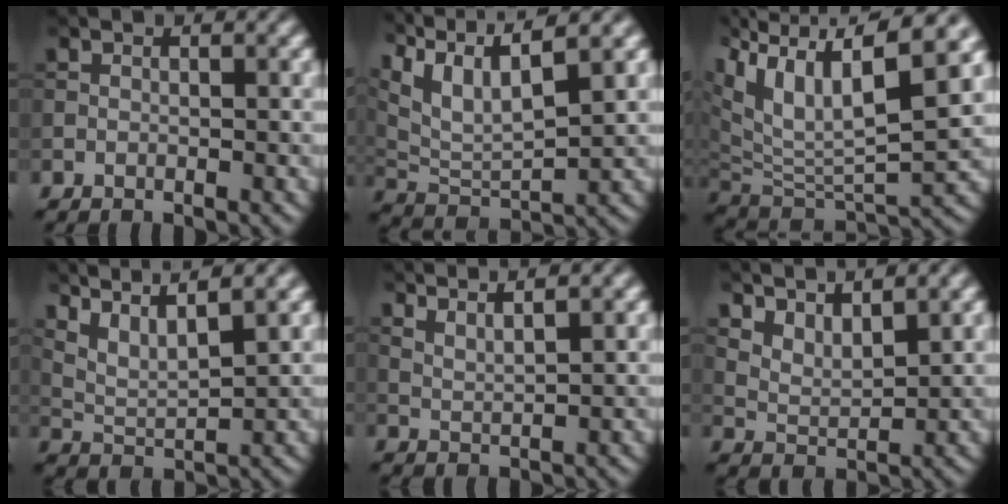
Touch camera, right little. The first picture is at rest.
{"total": 8.3, "force": [5.4, 2.4, 5.9], "torque": [-0.129, 0.013, 0.100]}
{"total": 12.1, "force": [5.8, 4.7, 9.5], "torque": [-0.198, 0.017, 0.108]}
{"total": 6.7, "force": [5.1, 1.5, 4.0], "torque": [-0.084, 0.019, 0.079]}
{"total": 4.3, "force": [3.6, 0.9, 2.4], "torque": [-0.027, 0.014, 0.044]}
{"total": 4.6, "force": [3.9, 1.2, 2.2], "torque": [-0.046, 0.001, 0.066]}